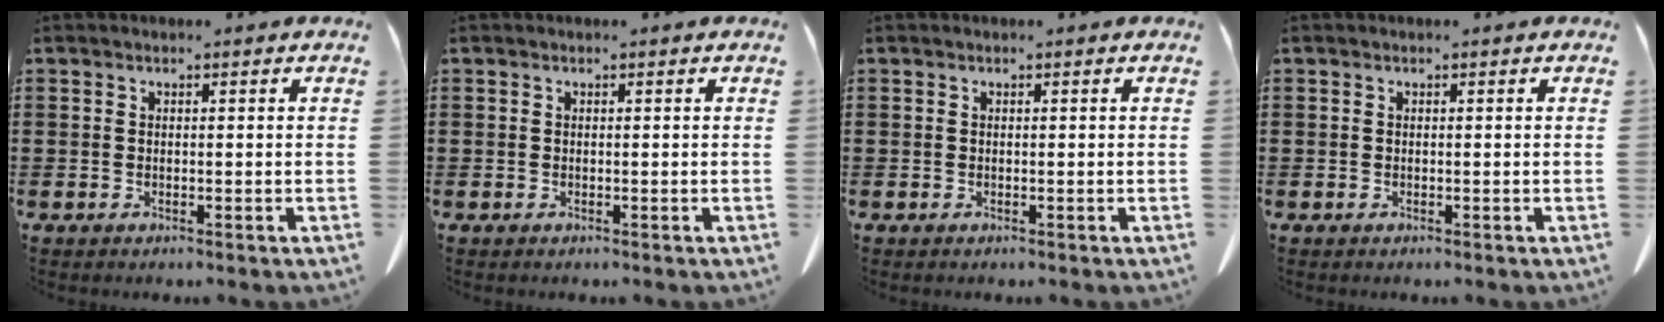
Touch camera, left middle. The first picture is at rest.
{"total": 0.0}
{"total": 0.0}
{"total": 0.0}